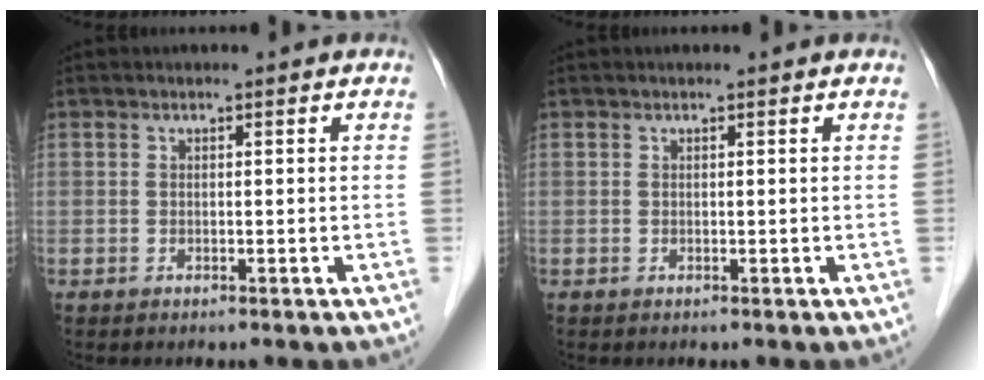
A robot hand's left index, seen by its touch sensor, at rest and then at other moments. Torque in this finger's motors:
{"motor_torque": [0.18, -0.13, 0.01, 0.01]}